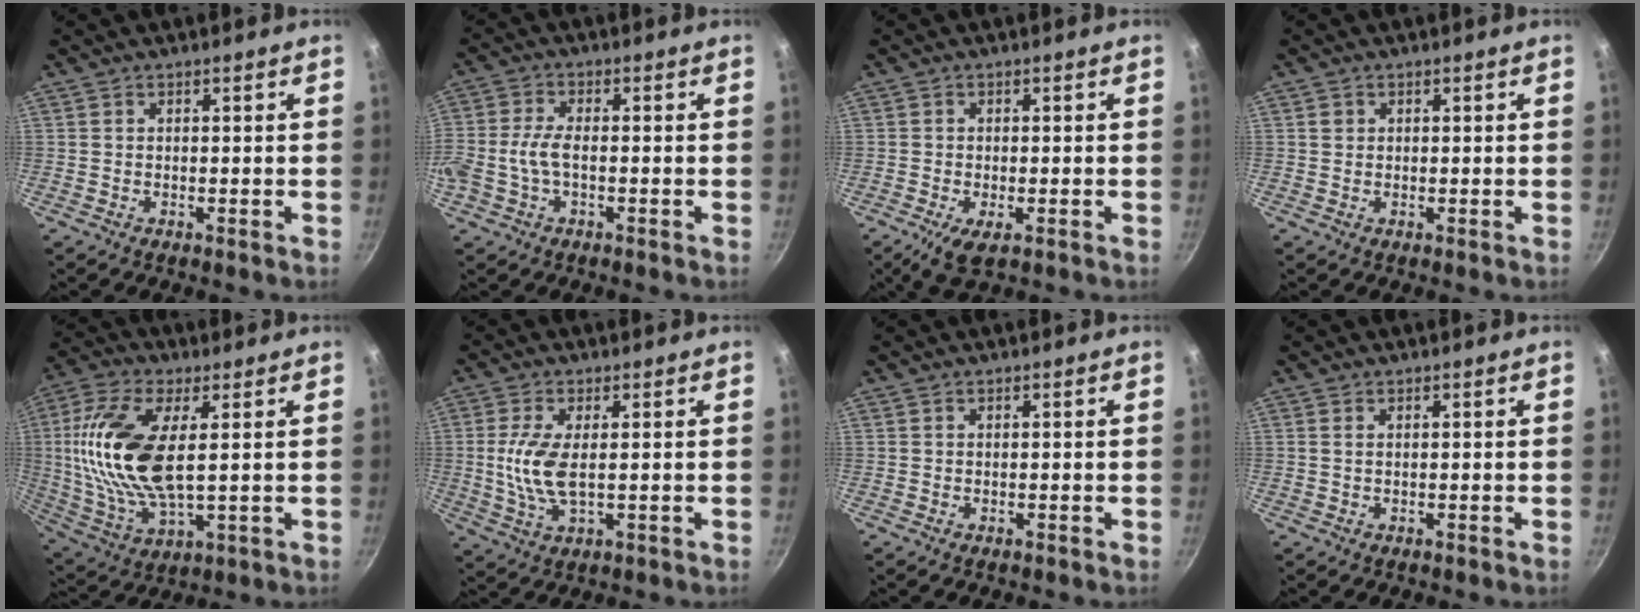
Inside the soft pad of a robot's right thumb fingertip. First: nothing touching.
{"total": 6.0, "force": [-1.2, 3.2, 4.9], "torque": [-0.105, 0.018, -0.030]}
{"total": 4.6, "force": [-2.0, 1.9, 3.7], "torque": [-0.068, -0.005, -0.031]}
{"total": 1.1, "force": [0.3, 1.0, 0.3], "torque": [-0.003, 0.005, 0.005]}
{"total": 19.0, "force": [3.1, 8.6, 16.6], "torque": [-0.342, -0.004, 0.059]}
{"total": 7.9, "force": [0.4, 3.2, 7.2], "torque": [-0.158, -0.004, 0.008]}
{"total": 0.0}
{"total": 0.5, "force": [0.2, 0.2, 0.5], "torque": [-0.010, 0.001, 0.005]}